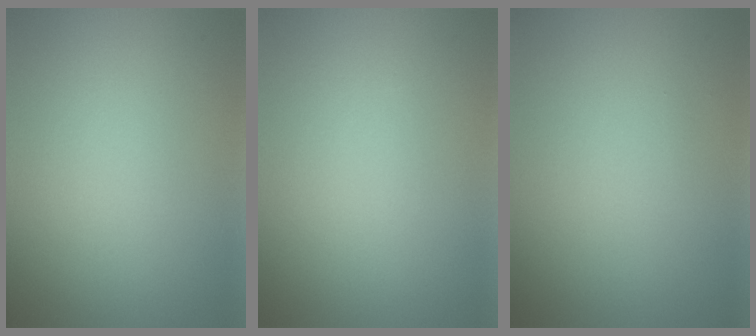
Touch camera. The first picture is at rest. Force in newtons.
{"total": 0.0}
{"total": 0.0}